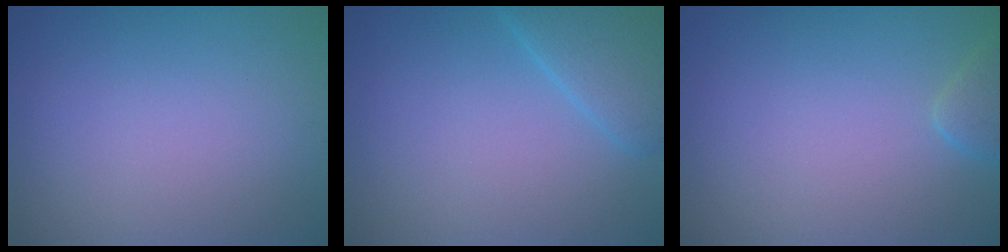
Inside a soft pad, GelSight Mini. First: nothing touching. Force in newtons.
{"total": 3.0, "press": 3.0, "slide": 0.2}
{"total": 1.5, "press": 1.5, "slide": 0.2}